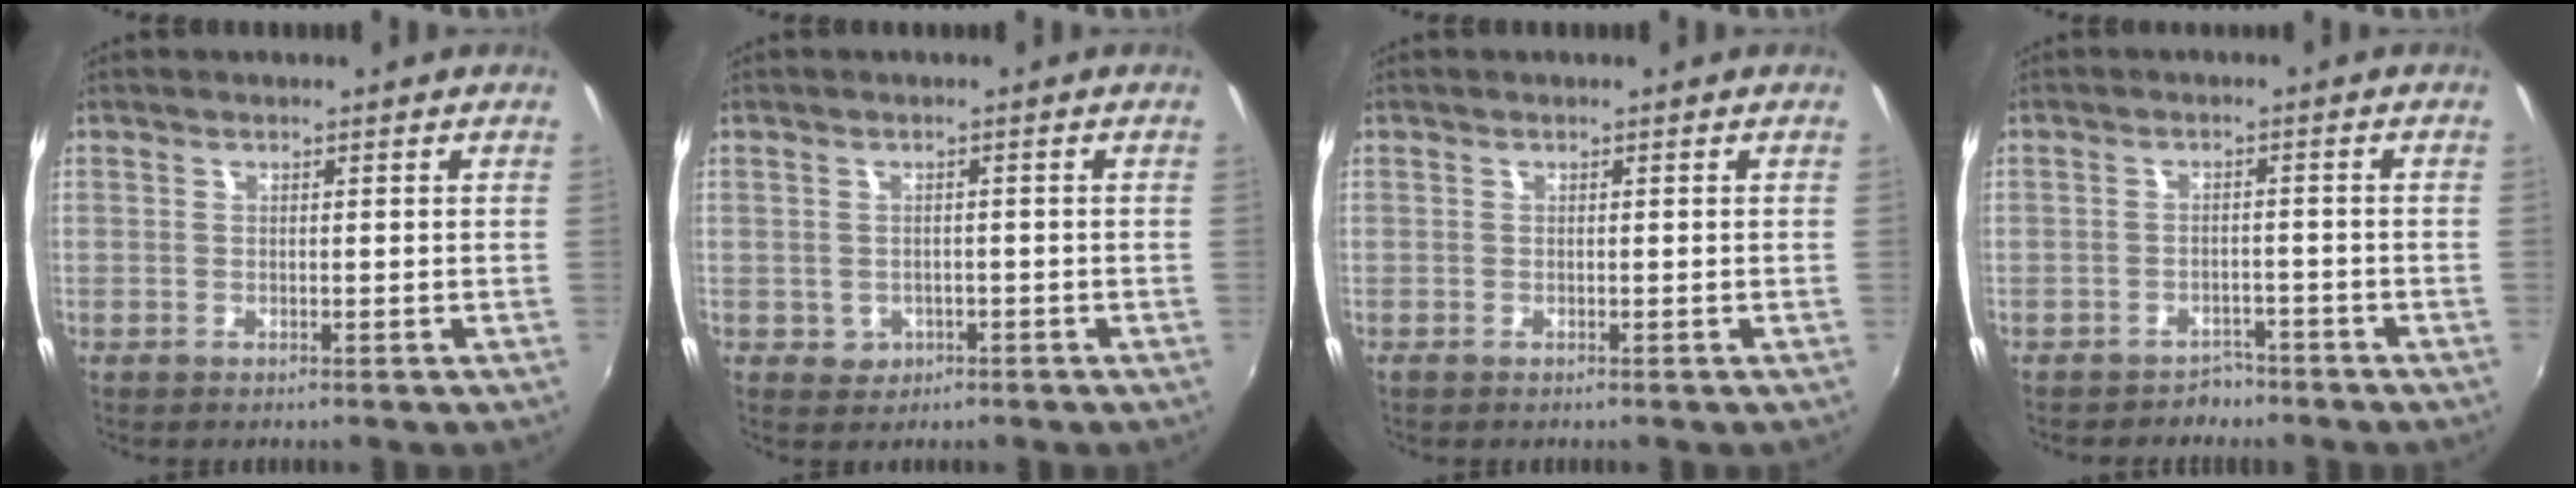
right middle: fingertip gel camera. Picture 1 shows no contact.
{"total": 2.6, "force": [-0.7, 2.4, 0.7], "torque": [-0.018, -0.001, -0.005]}
{"total": 0.0}
{"total": 3.3, "force": [-2.8, 1.8, 0.0], "torque": [-0.005, 0.004, -0.041]}